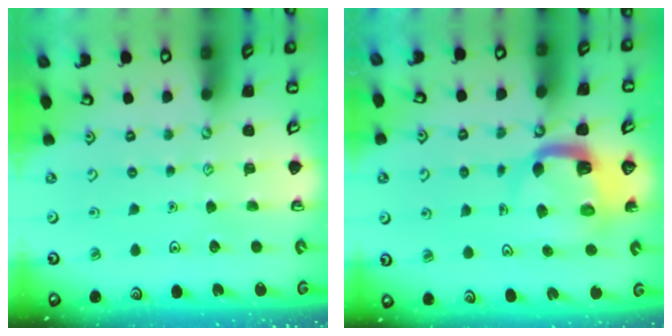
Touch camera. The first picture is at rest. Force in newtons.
{"total": 5.7, "press": 5.6, "slide": 0.8}